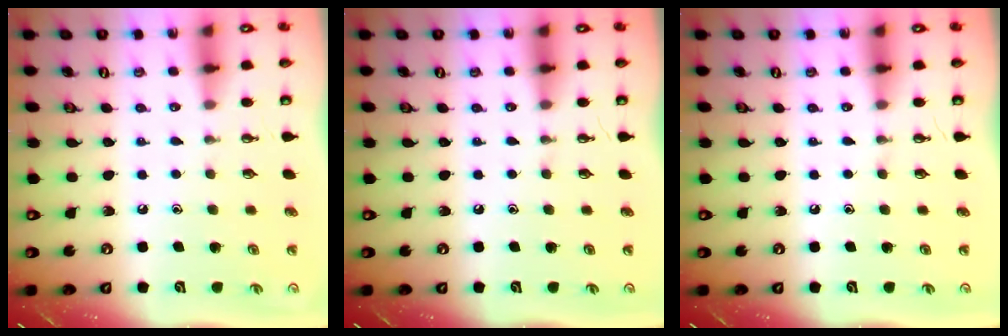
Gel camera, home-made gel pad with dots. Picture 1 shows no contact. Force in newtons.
{"total": 0.0}
{"total": 0.0}